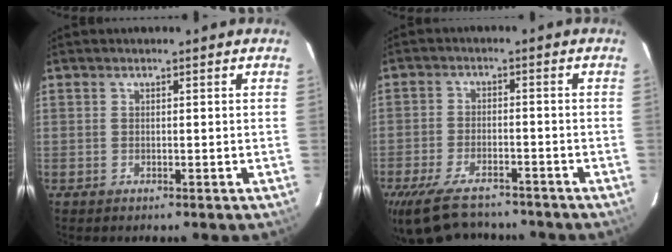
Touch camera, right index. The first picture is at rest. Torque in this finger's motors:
{"motor_torque": [1.70, -0.45, 0.23, 0.02]}